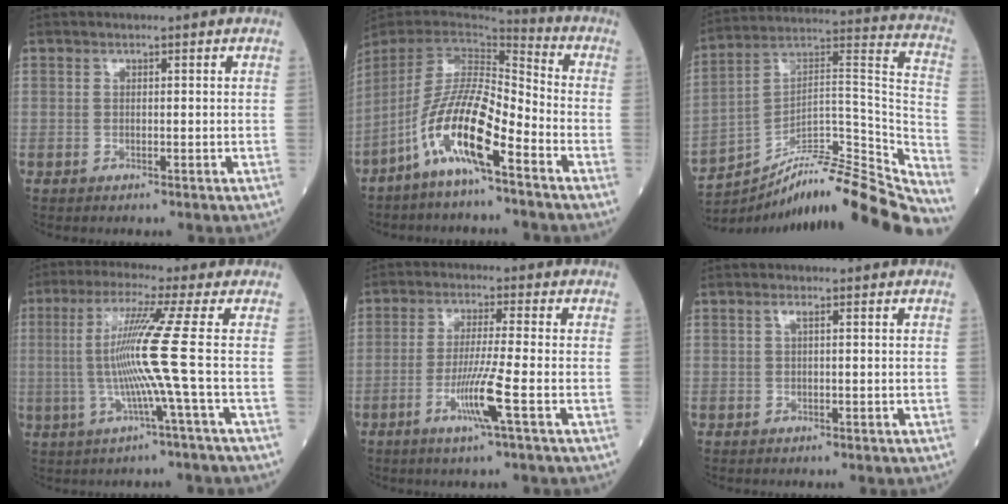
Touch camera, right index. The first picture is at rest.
{"total": 13.3, "force": [-7.1, 1.7, 11.1], "torque": [-0.228, -0.010, -0.138]}
{"total": 26.3, "force": [-23.6, 1.3, 11.5], "torque": [-0.131, 0.030, -0.356]}
{"total": 9.3, "force": [-0.5, -2.9, 8.8], "torque": [-0.183, 0.000, -0.005]}
{"total": 6.8, "force": [-2.6, -1.2, 6.2], "torque": [-0.125, -0.017, -0.053]}
{"total": 0.7, "force": [0.2, -0.1, 0.7], "torque": [-0.019, 0.000, 0.003]}